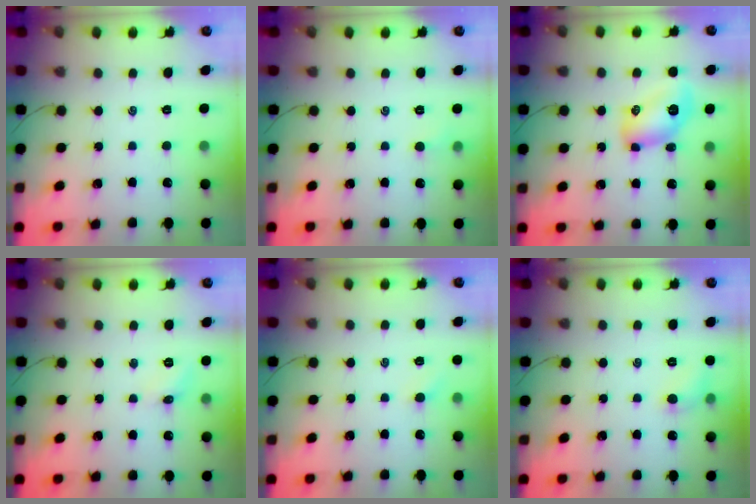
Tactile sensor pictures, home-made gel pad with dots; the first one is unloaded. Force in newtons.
{"total": 2.6, "press": 2.5, "slide": 0.8}
{"total": 9.8, "press": 9.7, "slide": 1.3}
{"total": 5.1, "press": 4.8, "slide": 1.6}
{"total": 3.3, "press": 3.1, "slide": 1.0}
{"total": 5.5, "press": 5.4, "slide": 1.2}